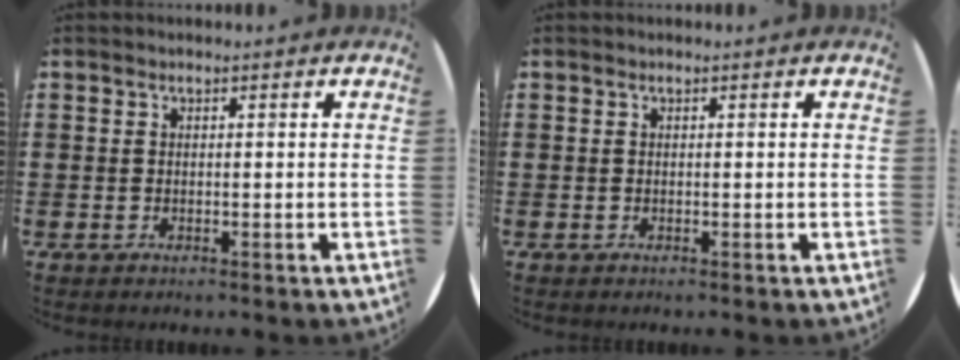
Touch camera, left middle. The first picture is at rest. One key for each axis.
{"total": 0.0}